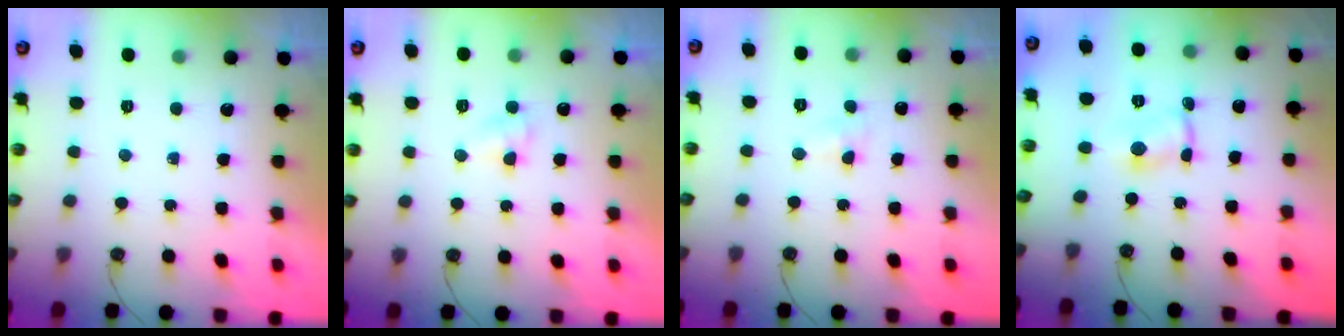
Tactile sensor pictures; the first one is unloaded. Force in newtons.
{"total": 4.8, "press": 4.8, "slide": 0.3}
{"total": 4.1, "press": 4.0, "slide": 0.8}
{"total": 1.0, "press": 0.6, "slide": 0.8}